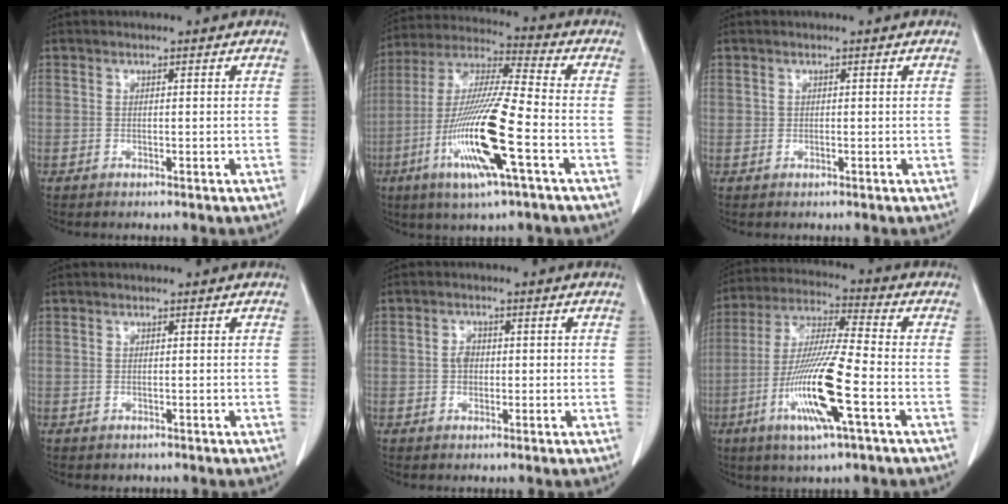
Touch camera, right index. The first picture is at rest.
{"total": 16.8, "force": [-5.6, 0.7, 15.9], "torque": [-0.323, -0.018, -0.108]}
{"total": 0.0}
{"total": 0.7, "force": [-0.3, 0.6, 0.0], "torque": [-0.004, 0.004, -0.002]}
{"total": 2.3, "force": [-0.1, 1.8, 1.5], "torque": [-0.023, 0.008, -0.003]}
{"total": 15.0, "force": [-5.1, 0.6, 14.1], "torque": [-0.286, -0.016, -0.099]}